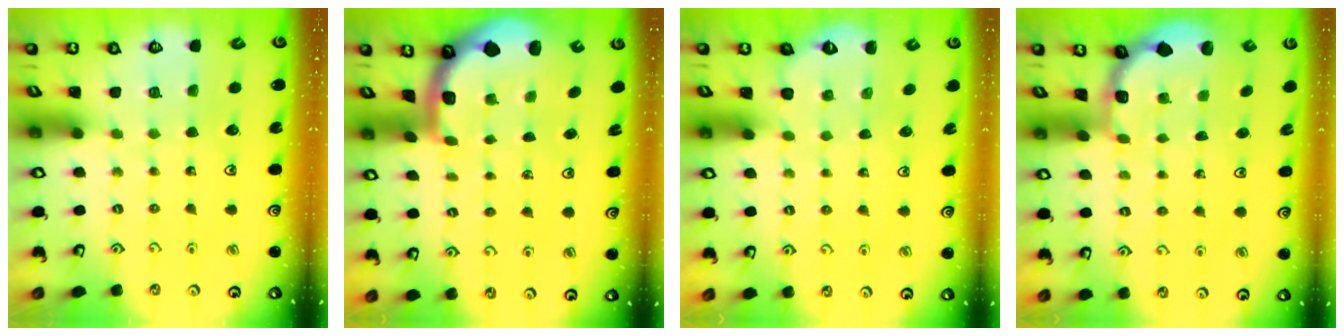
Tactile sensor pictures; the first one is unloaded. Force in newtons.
{"total": 1.6, "press": 1.6, "slide": 0.2}
{"total": 2.1, "press": 1.0, "slide": 1.8}
{"total": 1.8, "press": 1.6, "slide": 0.7}